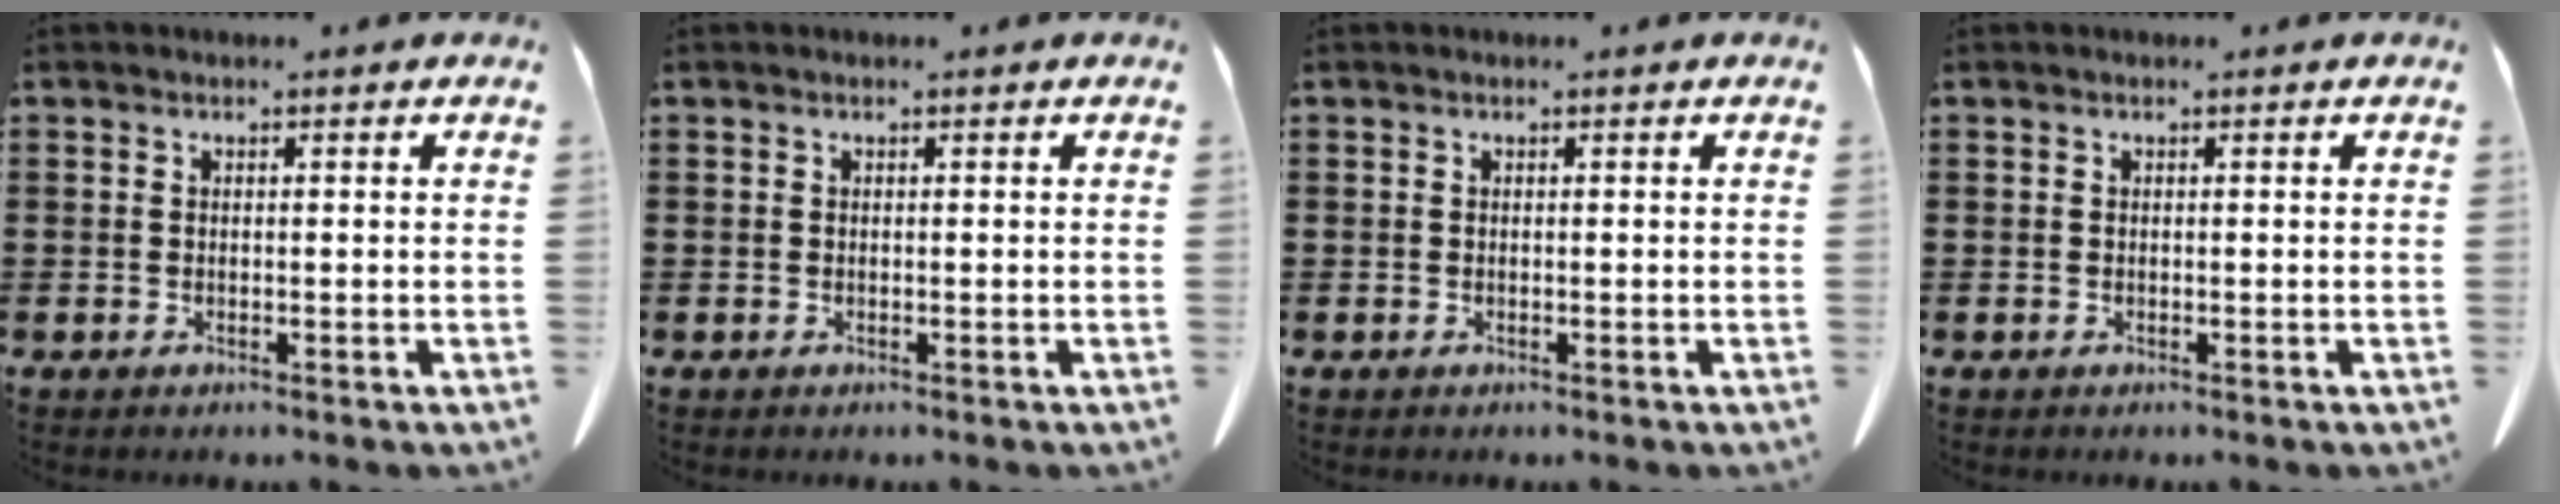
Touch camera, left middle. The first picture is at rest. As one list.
[{"total": 0.0}, {"total": 0.0}, {"total": 0.0}]